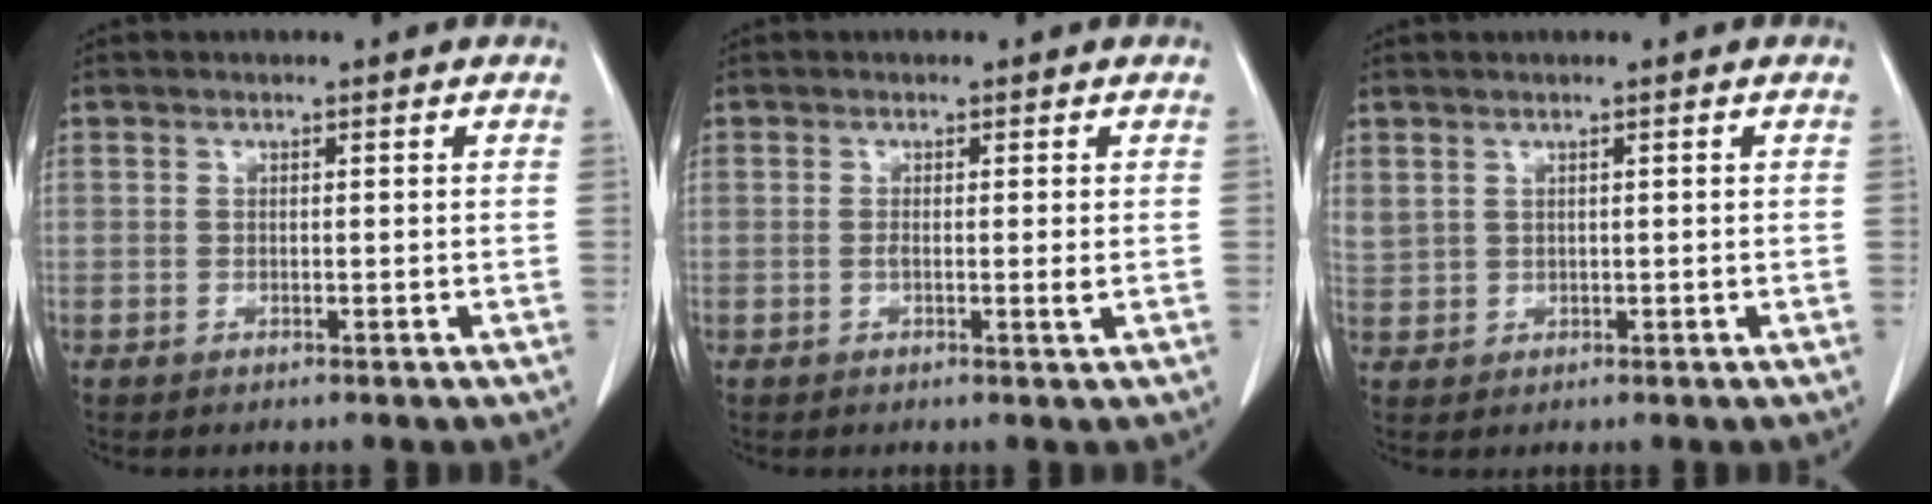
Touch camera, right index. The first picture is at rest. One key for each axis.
{"total": 1.6, "fx": -0.2, "fy": 0.0, "fz": 1.6, "tx": -0.026, "ty": -0.003, "tz": -0.005}
{"total": 2.2, "fx": 1.3, "fy": 1.5, "fz": 0.9, "tx": -0.028, "ty": 0.014, "tz": 0.038}